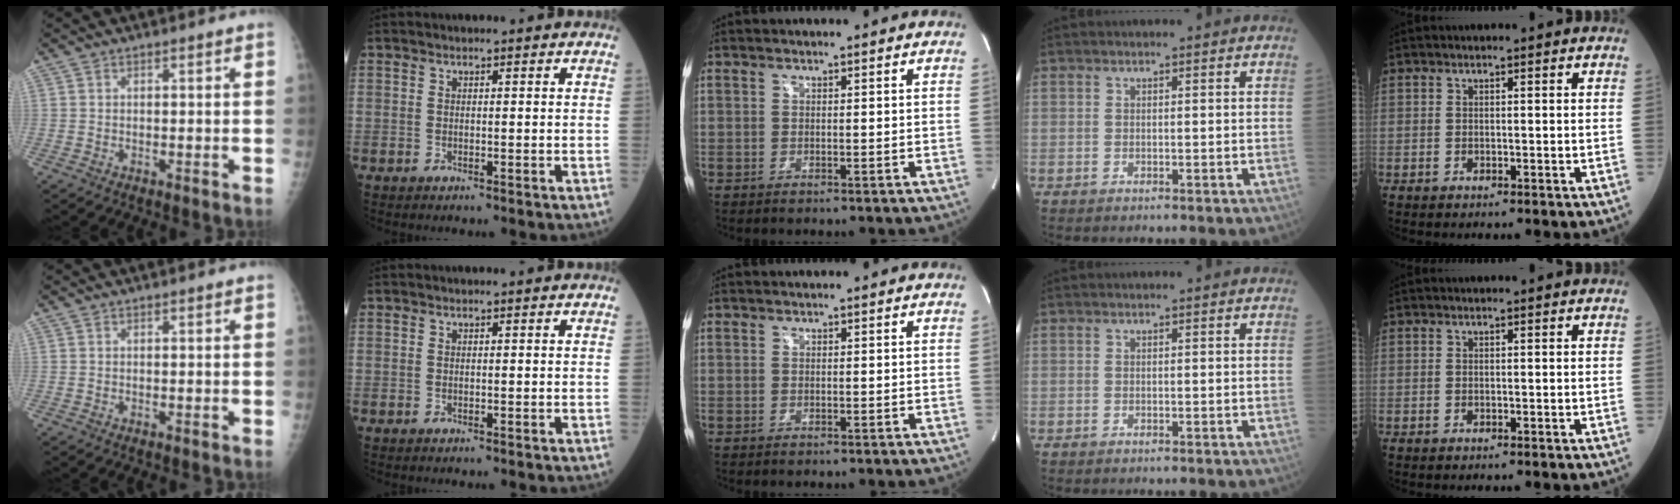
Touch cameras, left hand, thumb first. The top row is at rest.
{}